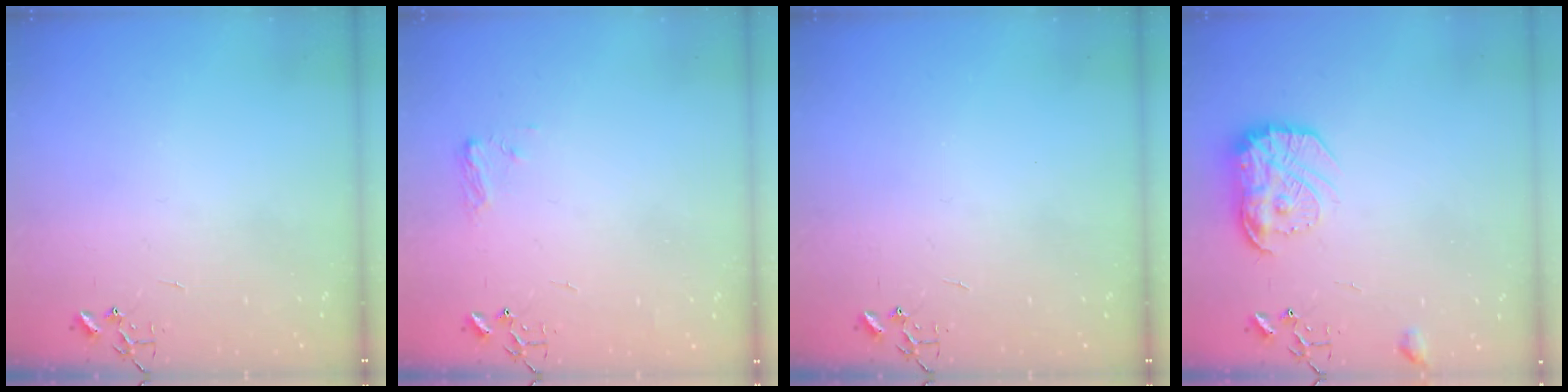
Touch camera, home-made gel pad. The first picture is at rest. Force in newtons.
{"total": 6.2, "press": 6.2, "slide": 0.6}
{"total": 0.0}
{"total": 15.3, "press": 15.2, "slide": 1.0}